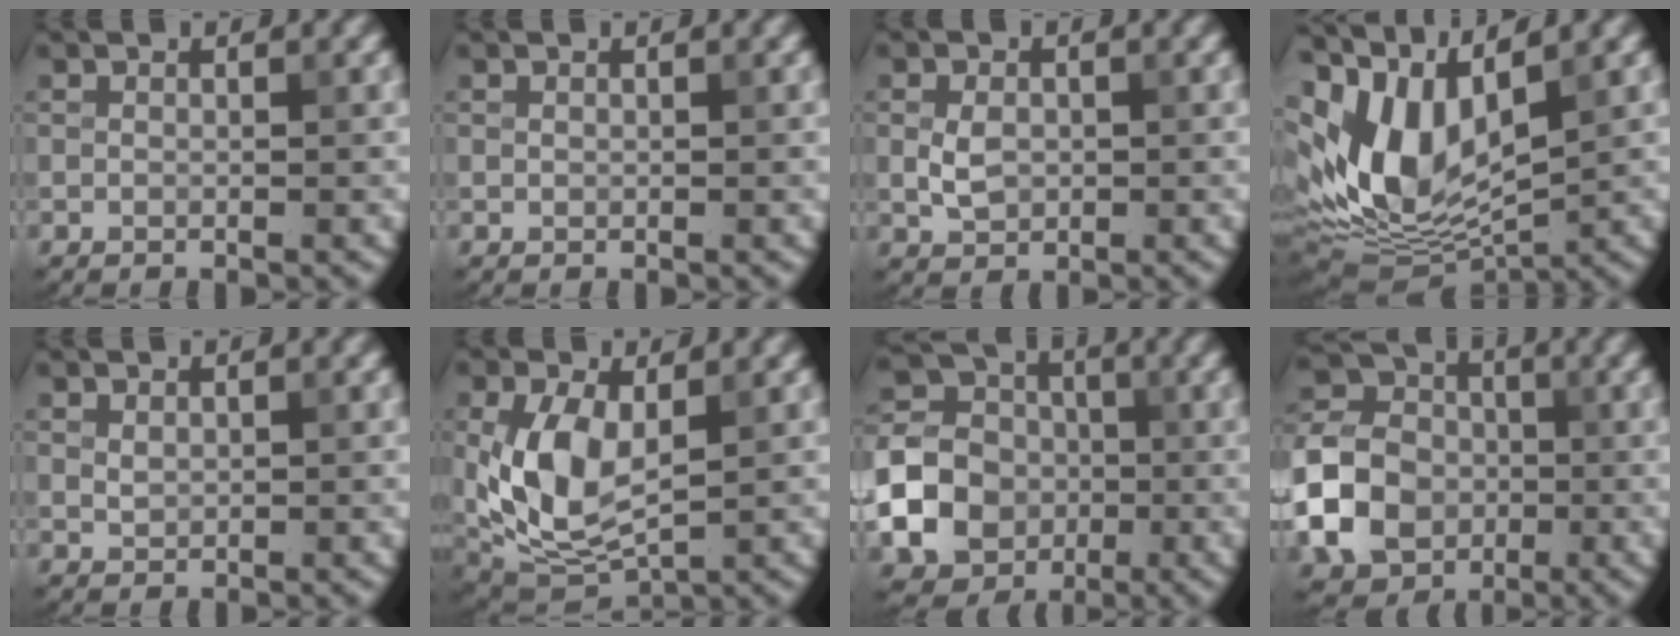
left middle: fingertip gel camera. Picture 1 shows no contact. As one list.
[{"total": 0.0}, {"total": 2.4, "force": [0.0, 1.8, 1.6], "torque": [-0.033, 0.000, 0.001]}, {"total": 9.8, "force": [2.2, 5.4, 7.8], "torque": [-0.173, -0.004, 0.041]}, {"total": 0.8, "force": [0.4, 0.5, 0.4], "torque": [-0.011, -0.001, 0.011]}, {"total": 7.5, "force": [0.4, 4.0, 6.3], "torque": [-0.149, -0.003, 0.010]}, {"total": 16.1, "force": [-4.3, 14.5, 5.2], "torque": [-0.150, -0.029, -0.098]}, {"total": 8.0, "force": [-2.1, 6.6, 4.1], "torque": [-0.095, 0.007, -0.054]}]